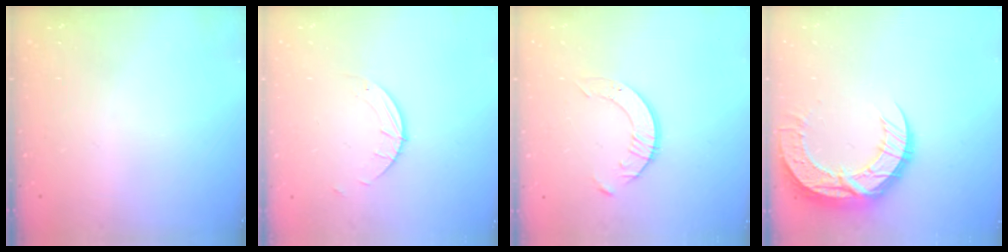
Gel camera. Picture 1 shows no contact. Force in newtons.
{"total": 1.5, "press": 1.5, "slide": 0.1}
{"total": 4.2, "press": 4.2, "slide": 0.5}
{"total": 15.6, "press": 15.6, "slide": 1.1}